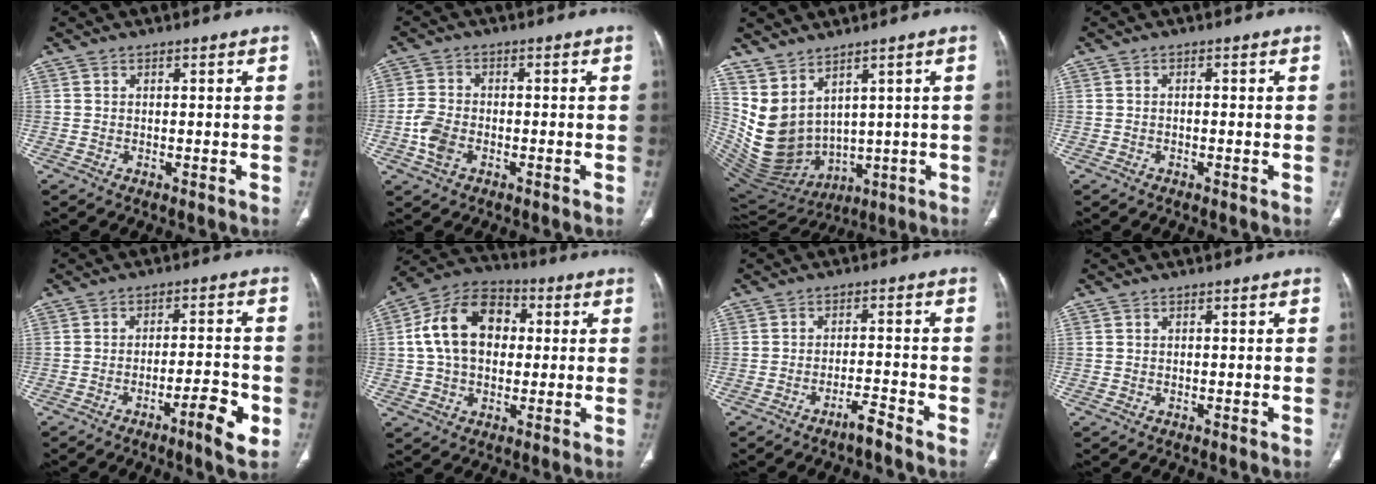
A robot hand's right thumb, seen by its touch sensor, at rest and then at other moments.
{"total": 5.0, "force": [-1.9, 3.3, 3.3], "torque": [-0.073, 0.011, -0.038]}
{"total": 12.7, "force": [3.9, 8.6, 8.6], "torque": [-0.142, -0.031, 0.118]}
{"total": 0.6, "force": [-0.2, 0.4, 0.4], "torque": [-0.007, 0.003, -0.007]}
{"total": 7.5, "force": [-3.3, 1.2, 6.5], "torque": [-0.099, 0.017, -0.048]}
{"total": 15.2, "force": [1.8, 10.8, 10.5], "torque": [-0.160, 0.027, 0.022]}
{"total": 3.4, "force": [-2.8, 0.0, 1.9], "torque": [-0.040, 0.018, -0.053]}
{"total": 0.0}